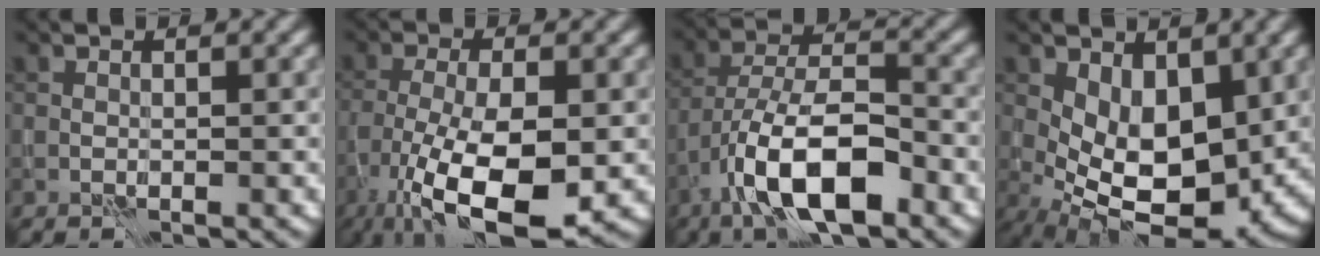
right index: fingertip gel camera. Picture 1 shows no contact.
{"total": 10.7, "force": [-4.5, 3.7, 8.9], "torque": [-0.173, -0.017, -0.077]}
{"total": 9.1, "force": [-5.2, 3.2, 6.7], "torque": [-0.119, 0.012, -0.098]}
{"total": 8.5, "force": [0.0, 4.8, 7.0], "torque": [-0.118, -0.018, 0.005]}